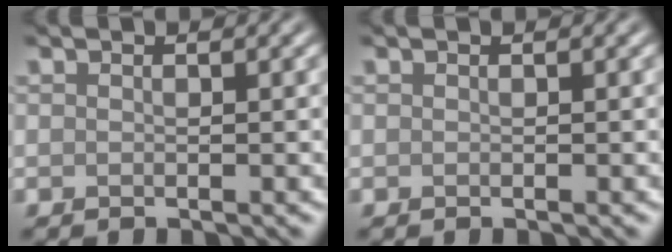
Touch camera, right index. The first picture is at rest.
{"total": 0.0}